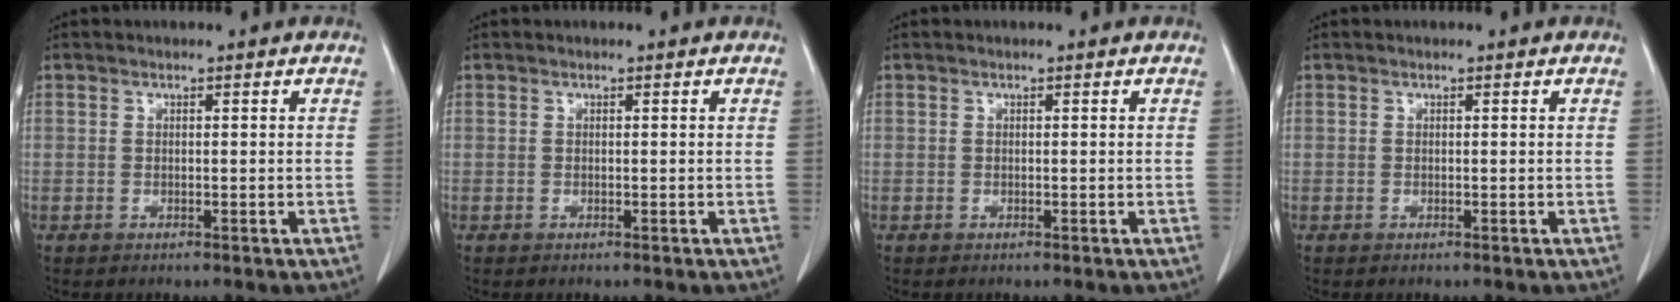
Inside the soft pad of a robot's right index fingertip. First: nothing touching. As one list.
[{"total": 0.0}, {"total": 0.0}, {"total": 0.0}]